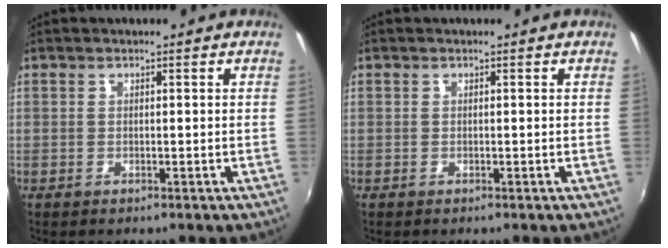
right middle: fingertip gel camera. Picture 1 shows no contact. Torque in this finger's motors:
{"motor_torque": [0.21, -0.21, 0.07, 0.00]}